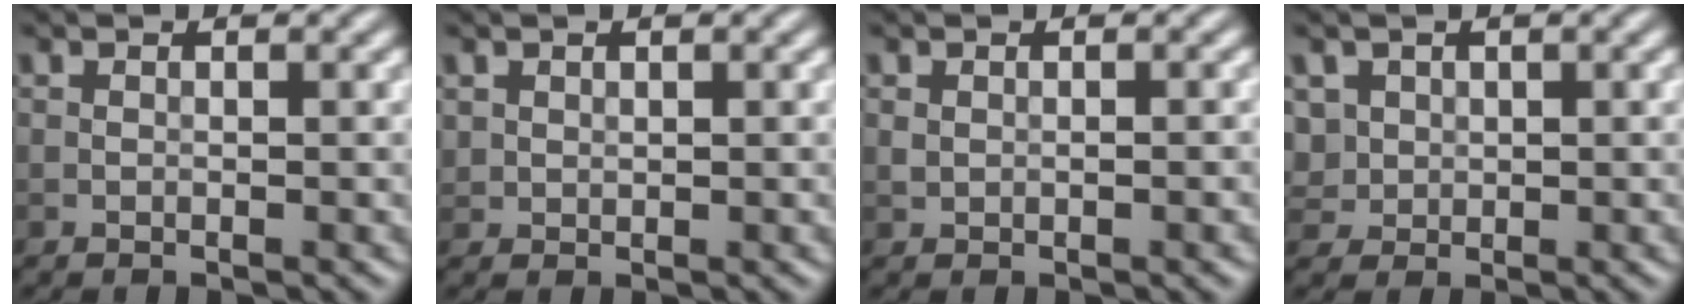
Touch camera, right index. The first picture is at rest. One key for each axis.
{"total": 0.8, "fx": 0.5, "fy": 0.6, "fz": 0.0, "tx": 0.000, "ty": -0.003, "tz": 0.015}
{"total": 1.1, "fx": -0.1, "fy": 0.6, "fz": 0.9, "tx": -0.016, "ty": -0.001, "tz": 0.002}
{"total": 2.5, "fx": 0.9, "fy": 2.1, "fz": 0.8, "tx": -0.026, "ty": 0.002, "tz": 0.035}